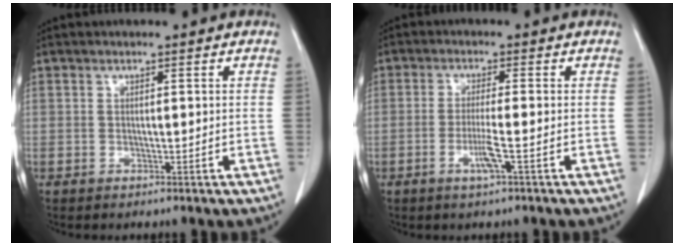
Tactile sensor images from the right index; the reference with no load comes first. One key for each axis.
{"total": 3.7, "fx": -1.5, "fy": -0.3, "fz": 3.3, "tx": -0.067, "ty": -0.008, "tz": -0.032}